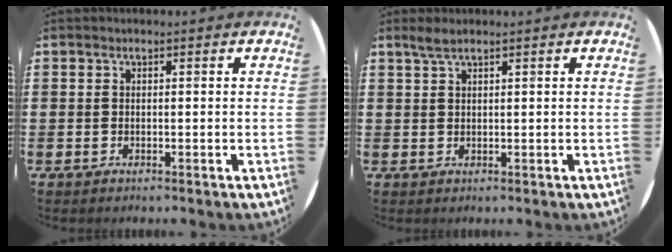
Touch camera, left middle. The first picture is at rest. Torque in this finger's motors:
{"motor_torque": [0.17, -0.11, 0.03, 0.03]}